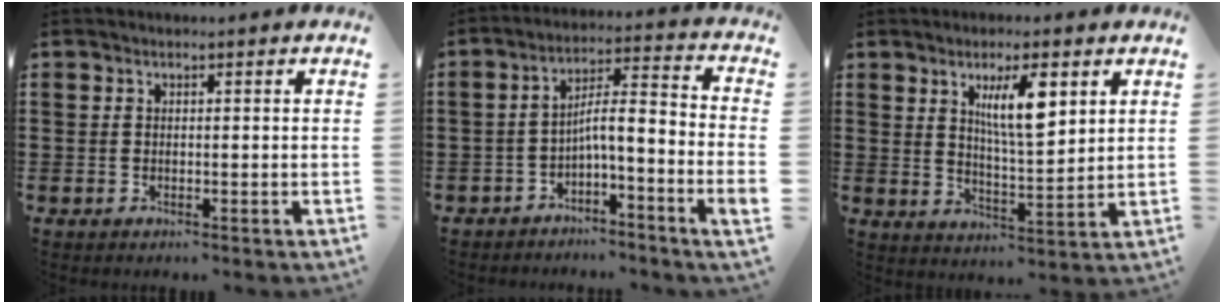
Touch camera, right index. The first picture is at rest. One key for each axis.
{"total": 4.7, "fx": -3.2, "fy": -0.5, "fz": 3.3, "tx": -0.069, "ty": -0.016, "tz": -0.073}
{"total": 7.9, "fx": 3.5, "fy": 2.3, "fz": 6.7, "tx": -0.123, "ty": 0.002, "tz": 0.055}